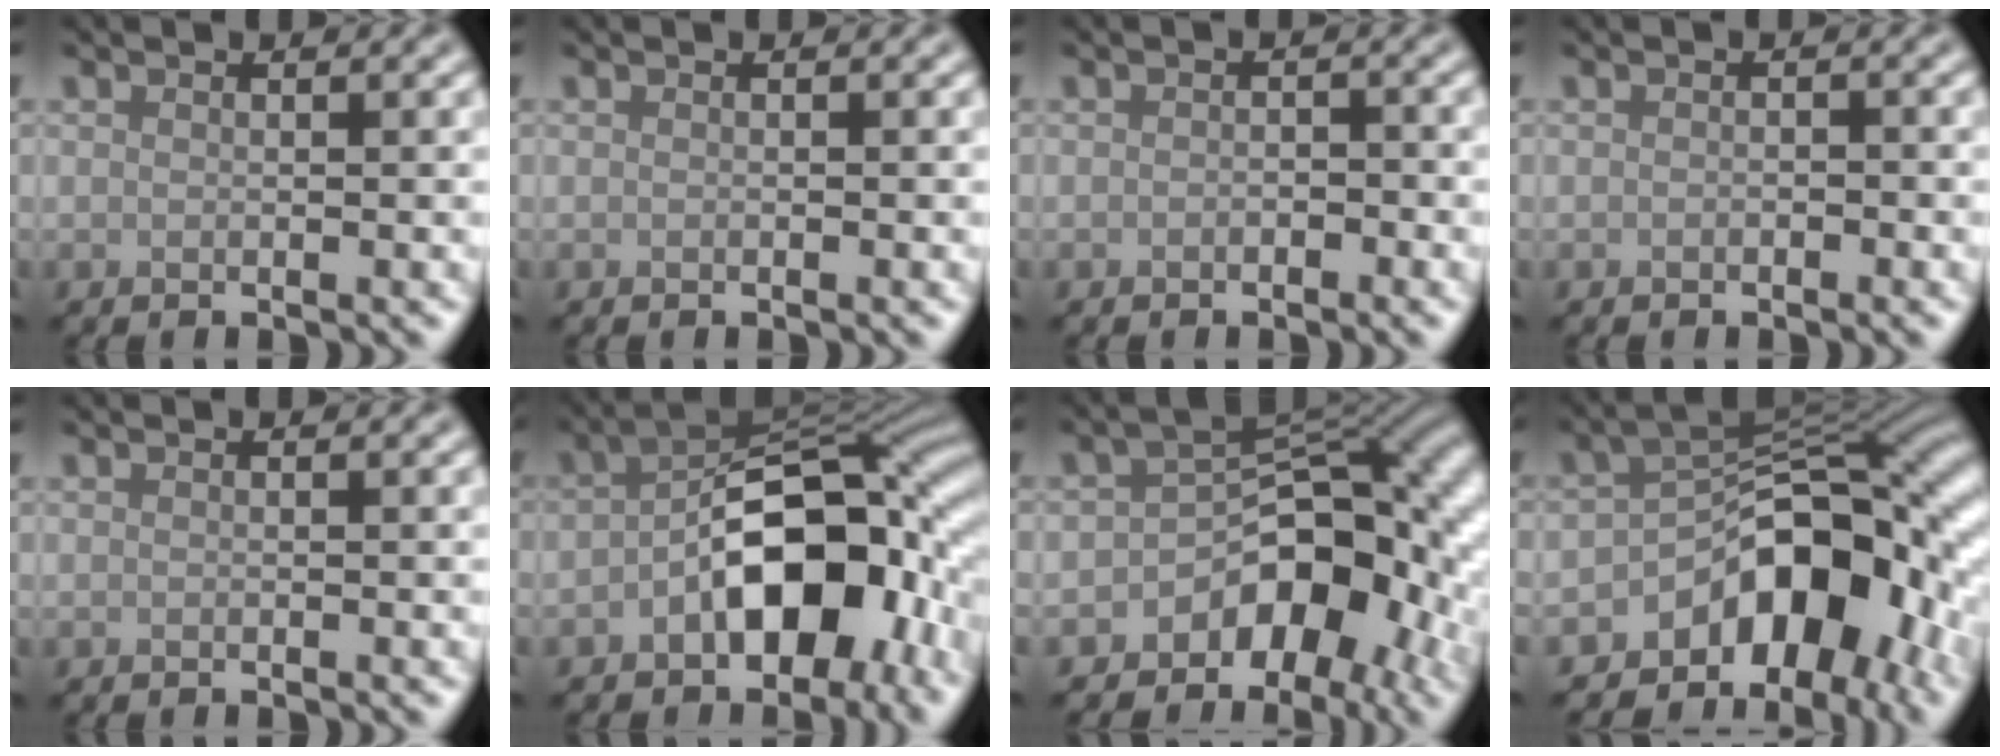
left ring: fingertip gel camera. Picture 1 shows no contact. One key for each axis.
{"total": 0.0}
{"total": 0.9, "fx": -0.4, "fy": 0.6, "fz": 0.5, "tx": -0.008, "ty": -0.001, "tz": -0.007}
{"total": 0.5, "fx": -0.3, "fy": 0.3, "fz": 0.3, "tx": -0.003, "ty": 0.000, "tz": -0.004}
{"total": 0.0}
{"total": 11.0, "fx": -3.5, "fy": 6.3, "fz": 8.4, "tx": -0.106, "ty": 0.009, "tz": -0.066}
{"total": 9.0, "fx": -4.0, "fy": 5.7, "fz": 5.8, "tx": -0.058, "ty": 0.006, "tz": -0.068}
{"total": 11.7, "fx": -4.9, "fy": 6.6, "fz": 8.4, "tx": -0.100, "ty": 0.006, "tz": -0.088}